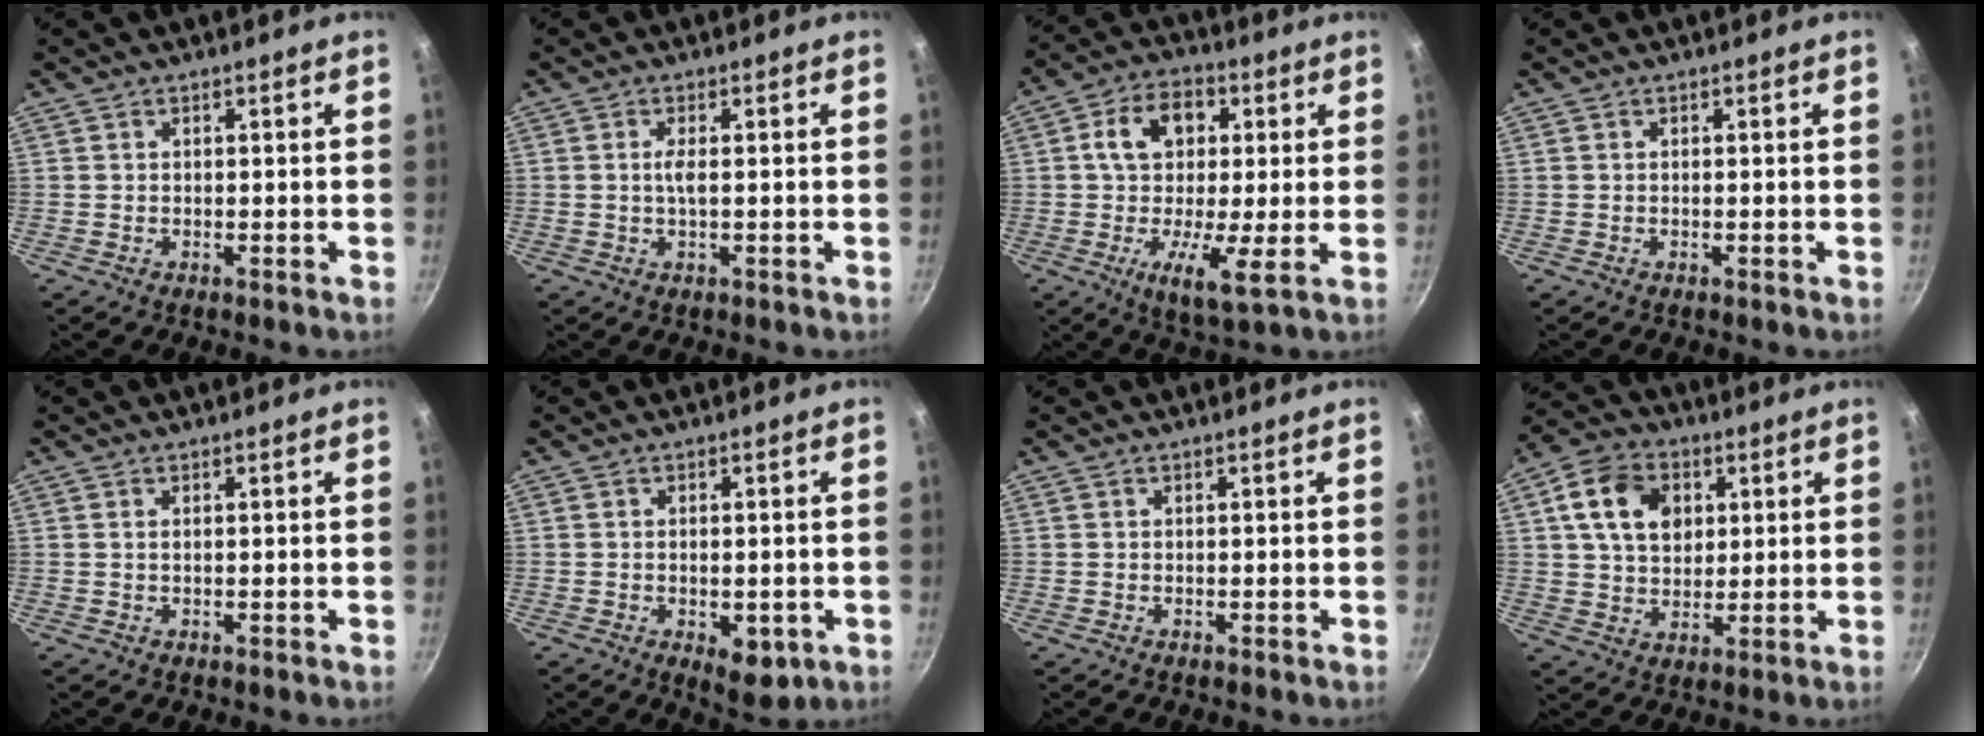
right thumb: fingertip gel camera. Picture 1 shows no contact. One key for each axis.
{"total": 2.0, "fx": 0.1, "fy": 0.4, "fz": 1.9, "tx": -0.046, "ty": 0.000, "tz": 0.003}
{"total": 14.1, "fx": 1.0, "fy": 7.5, "fz": 11.9, "tx": -0.183, "ty": 0.007, "tz": -0.001}
{"total": 0.0}
{"total": 0.5, "fx": 0.2, "fy": 0.2, "fz": 0.4, "tx": -0.008, "ty": 0.001, "tz": 0.003}
{"total": 6.5, "fx": -2.0, "fy": 3.2, "fz": 5.2, "tx": -0.058, "ty": 0.000, "tz": -0.018}
{"total": 0.0}
{"total": 12.3, "fx": 3.5, "fy": 9.0, "fz": 7.5, "tx": -0.110, "ty": 0.002, "tz": 0.054}